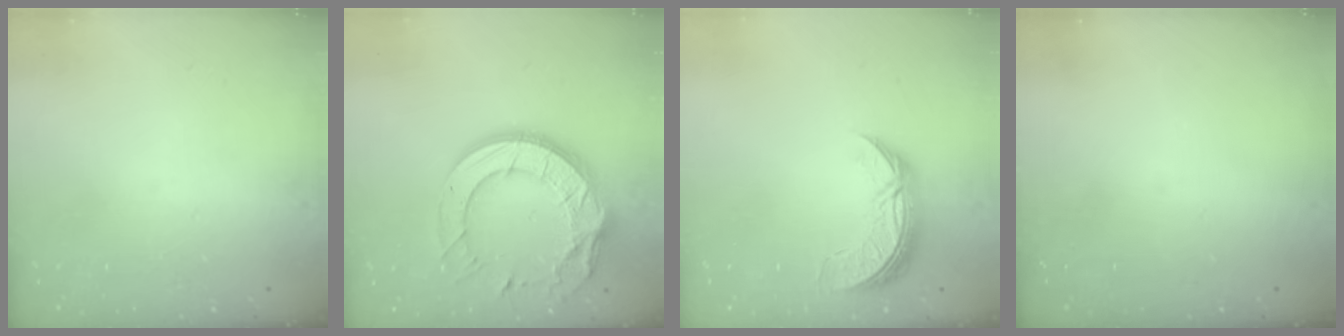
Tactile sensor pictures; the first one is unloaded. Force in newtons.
{"total": 20.2, "press": 20.1, "slide": 1.7}
{"total": 7.7, "press": 7.6, "slide": 0.7}
{"total": 0.0}